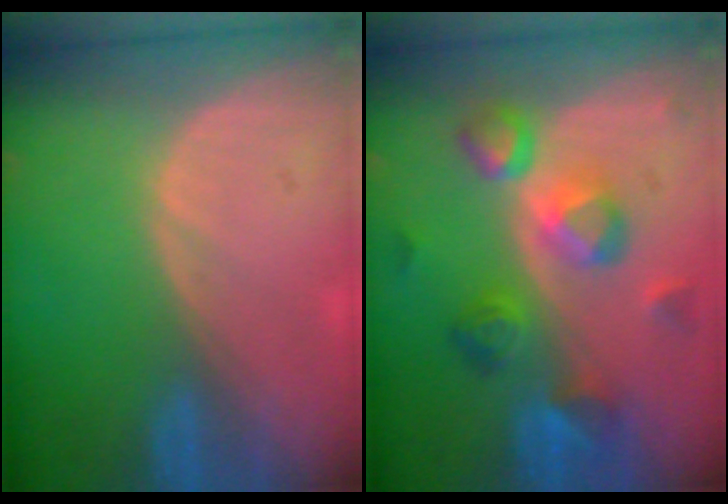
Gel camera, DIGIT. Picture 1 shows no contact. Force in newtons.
{"total": 8.5, "press": 8.2, "slide": 2.0}